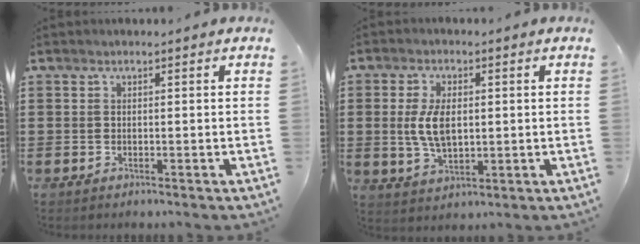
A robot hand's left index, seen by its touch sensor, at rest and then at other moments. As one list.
[{"total": 6.2, "force": [0.7, 3.3, 5.2], "torque": [-0.112, 0.002, 0.006]}]